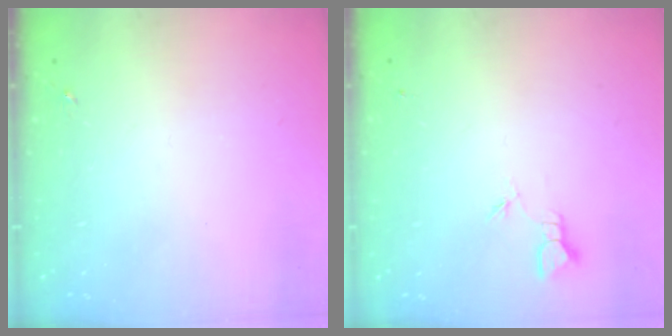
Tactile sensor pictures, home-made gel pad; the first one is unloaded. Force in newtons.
{"total": 1.8, "press": 1.8, "slide": 0.0}